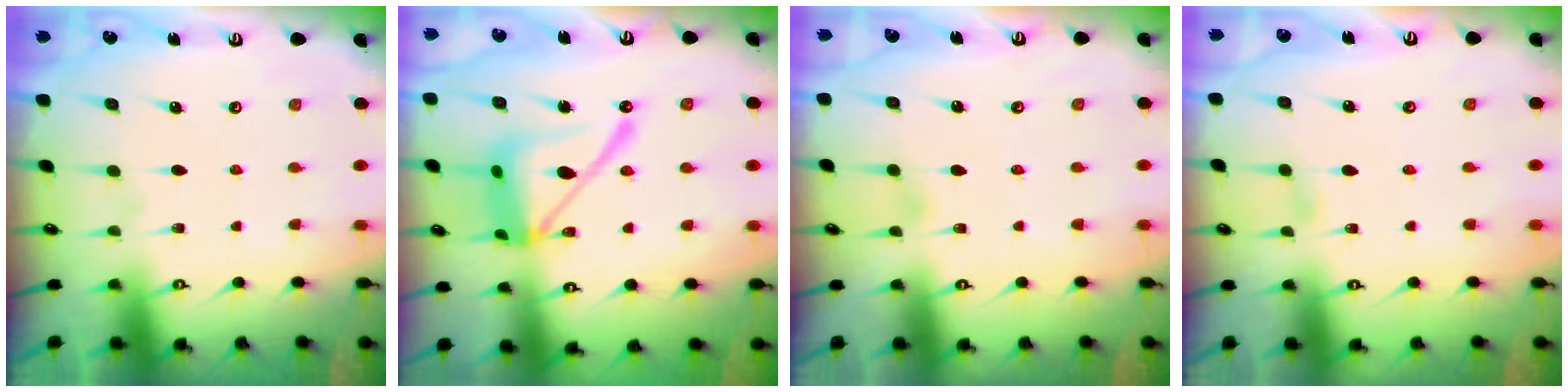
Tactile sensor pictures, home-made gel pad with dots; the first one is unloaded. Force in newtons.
{"total": 17.0, "press": 17.0, "slide": 1.5}
{"total": 2.5, "press": 2.5, "slide": 0.4}
{"total": 2.0, "press": 2.0, "slide": 0.3}